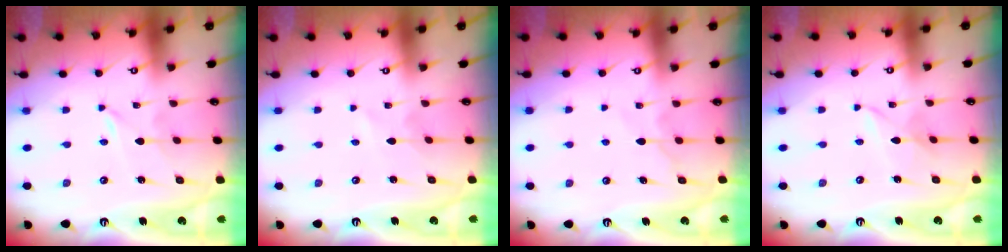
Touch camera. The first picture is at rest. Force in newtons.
{"total": 1.7, "press": 1.7, "slide": 0.1}
{"total": 6.9, "press": 6.8, "slide": 0.9}
{"total": 2.6, "press": 2.6, "slide": 0.3}